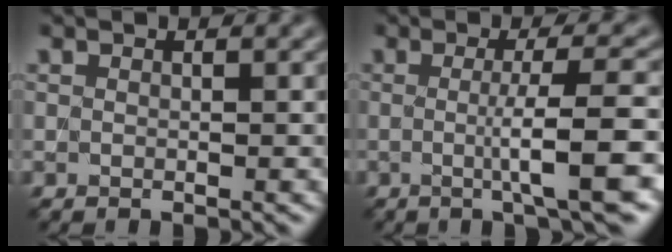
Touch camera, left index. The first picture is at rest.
{"total": 6.0, "force": [-0.7, 0.9, 5.9], "torque": [-0.087, -0.002, -0.011]}